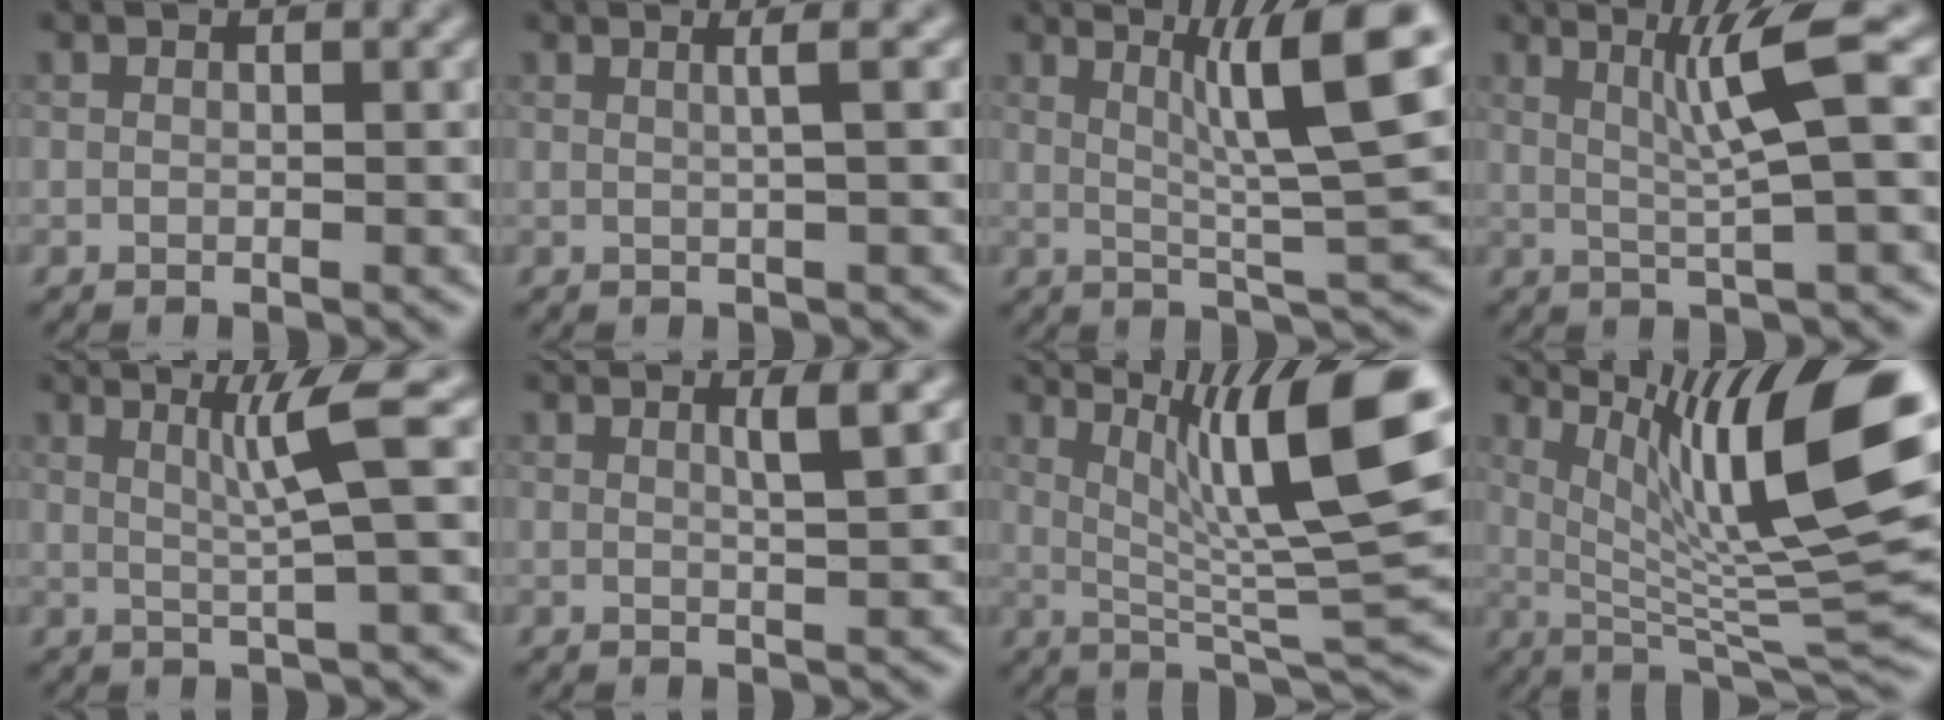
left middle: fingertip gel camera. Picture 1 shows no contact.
{"total": 2.1, "force": [0.5, 0.5, 2.0], "torque": [-0.032, 0.008, -0.001]}
{"total": 8.0, "force": [2.8, 0.9, 7.4], "torque": [-0.113, 0.010, 0.051]}
{"total": 4.8, "force": [1.3, 0.2, 4.6], "torque": [-0.083, 0.003, 0.029]}
{"total": 3.8, "force": [1.1, 0.0, 3.7], "torque": [-0.067, 0.003, 0.024]}
{"total": 2.0, "force": [0.8, 0.4, 1.8], "torque": [-0.024, 0.004, 0.009]}
{"total": 11.2, "force": [3.8, 1.8, 10.4], "torque": [-0.156, 0.002, 0.070]}
{"total": 13.6, "force": [4.3, 2.7, 12.6], "torque": [-0.200, 0.008, 0.082]}